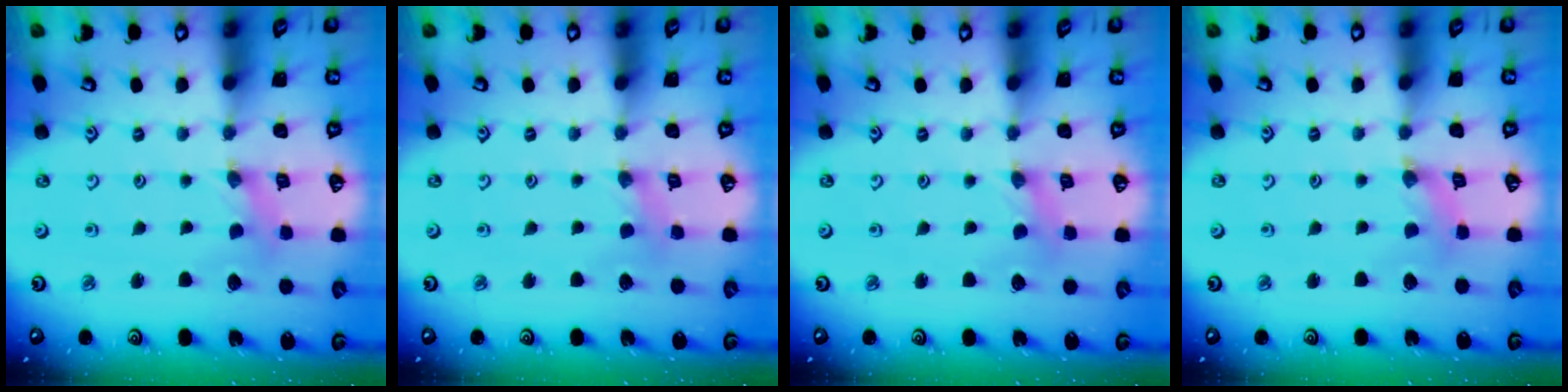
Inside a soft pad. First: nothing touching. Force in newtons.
{"total": 2.5, "press": 2.4, "slide": 0.4}
{"total": 0.8, "press": 0.8, "slide": 0.2}
{"total": 1.4, "press": 1.4, "slide": 0.3}